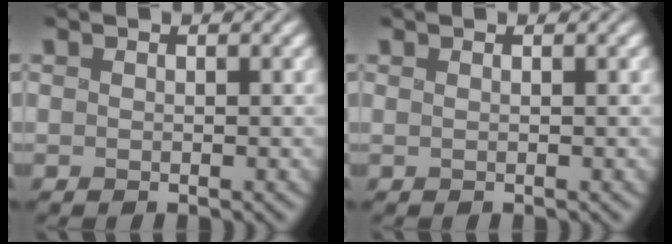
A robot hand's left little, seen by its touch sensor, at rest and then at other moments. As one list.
[{"total": 0.0}]